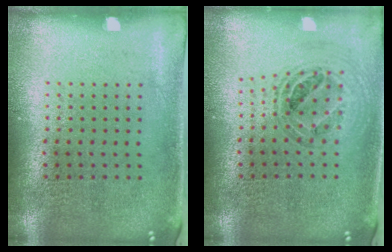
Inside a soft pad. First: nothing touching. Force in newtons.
{"total": 0.8, "press": 0.8, "slide": 0.1}